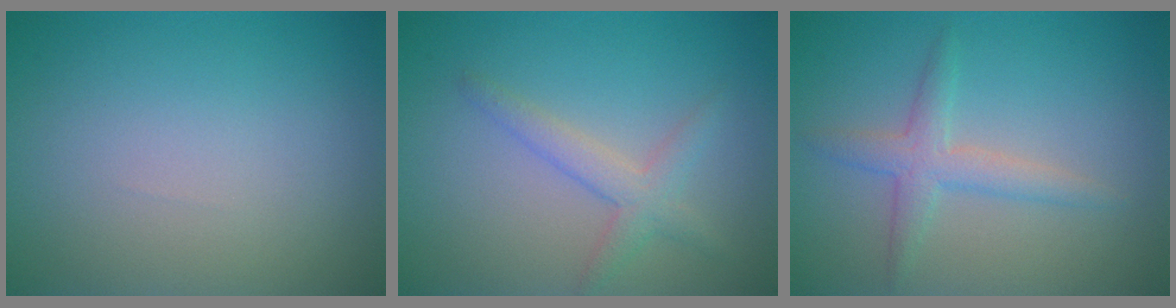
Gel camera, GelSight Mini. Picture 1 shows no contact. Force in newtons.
{"total": 2.4, "press": 2.4, "slide": 0.2}
{"total": 2.7, "press": 2.7, "slide": 0.0}